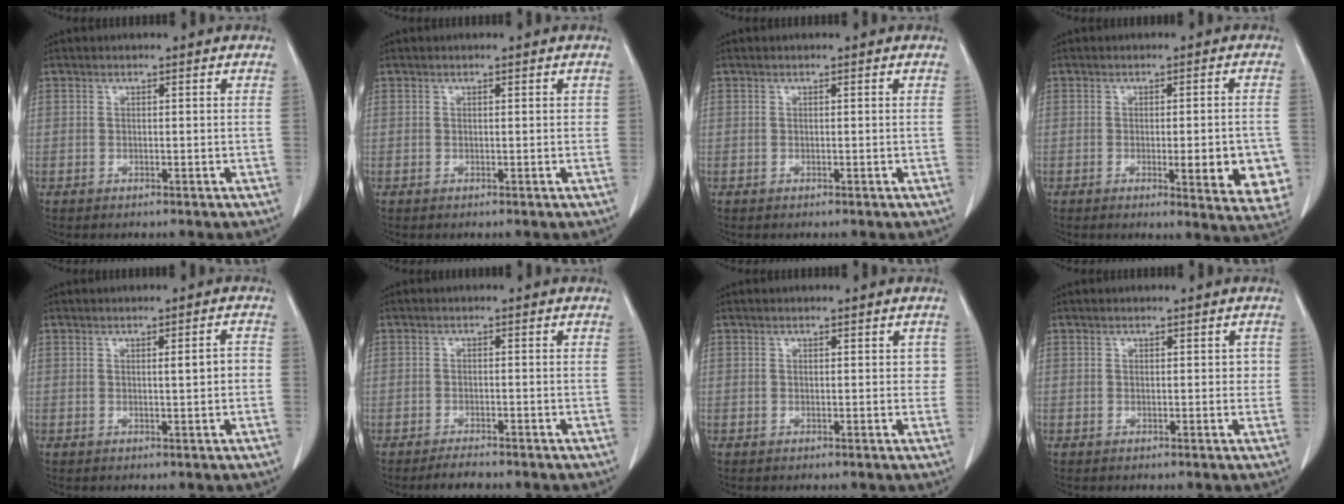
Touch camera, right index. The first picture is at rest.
{"total": 0.5, "force": [0.2, 0.4, 0.3], "torque": [0.001, 0.002, 0.002]}
{"total": 0.0}
{"total": 11.0, "force": [-2.7, 2.5, 10.4], "torque": [-0.092, -0.009, -0.027]}
{"total": 2.3, "force": [0.0, 0.3, 2.3], "torque": [-0.032, 0.003, 0.000]}
{"total": 2.1, "force": [-2.0, 0.4, 0.7], "torque": [-0.016, -0.004, -0.031]}
{"total": 1.5, "force": [0.4, 1.1, 0.8], "torque": [0.002, 0.008, 0.002]}
{"total": 1.3, "force": [0.2, 1.0, 0.9], "torque": [-0.004, 0.008, 0.001]}